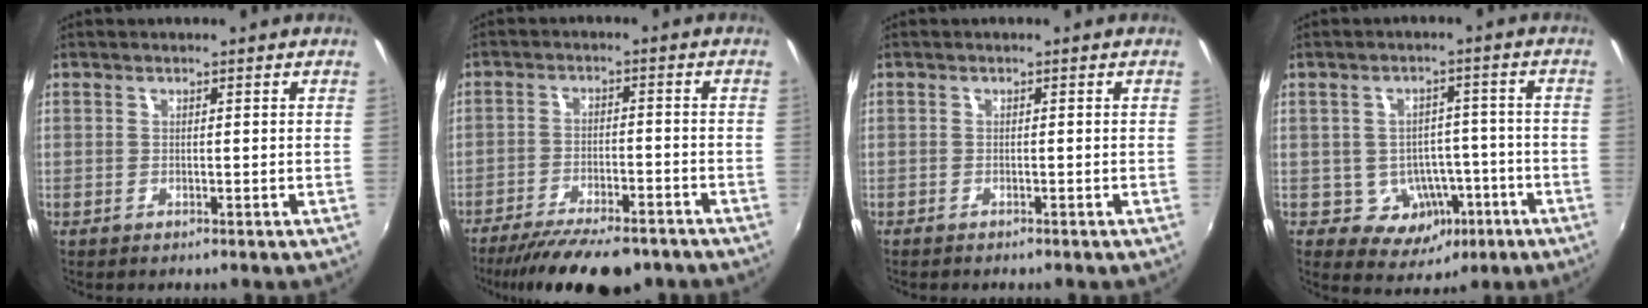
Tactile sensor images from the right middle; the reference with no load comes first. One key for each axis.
{"total": 15.0, "fx": -12.1, "fy": 4.3, "fz": 7.9, "tx": -0.160, "ty": -0.033, "tz": -0.182}
{"total": 0.7, "fx": -0.6, "fy": 0.2, "fz": 0.1, "tx": -0.005, "ty": -0.003, "tz": -0.011}
{"total": 8.1, "fx": -3.1, "fy": 6.9, "fz": 2.9, "tx": -0.062, "ty": 0.019, "tz": -0.020}